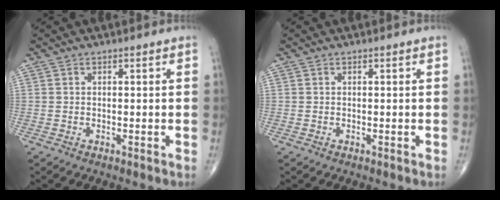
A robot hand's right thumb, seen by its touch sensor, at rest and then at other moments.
{"total": 0.0}